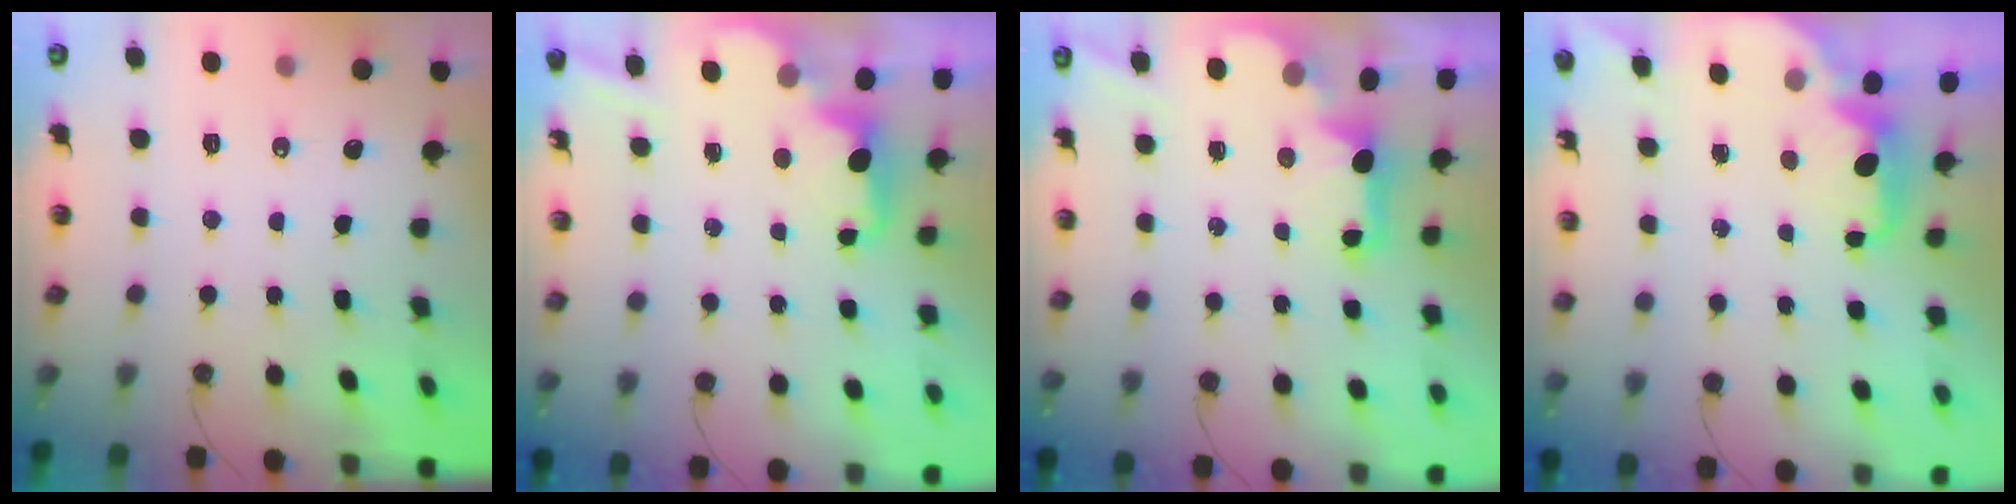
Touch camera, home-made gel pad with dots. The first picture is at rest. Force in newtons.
{"total": 3.5, "press": 3.4, "slide": 0.8}
{"total": 2.3, "press": 2.2, "slide": 0.8}
{"total": 2.2, "press": 2.1, "slide": 0.6}